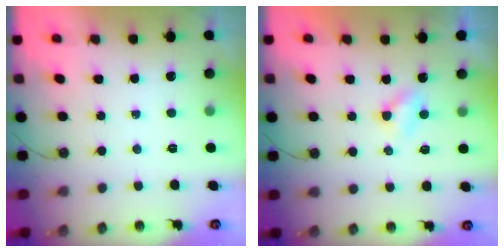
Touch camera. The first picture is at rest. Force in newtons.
{"total": 2.4, "press": 2.4, "slide": 0.6}